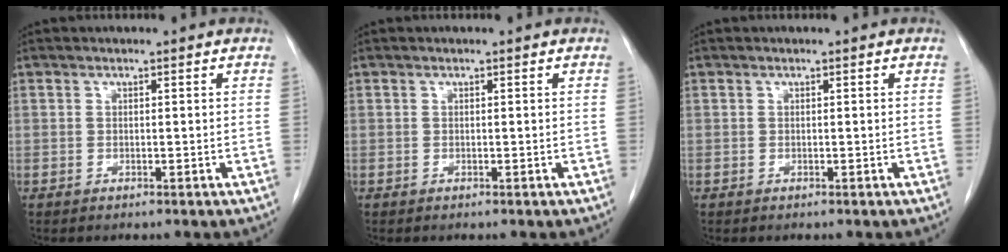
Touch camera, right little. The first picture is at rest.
{"total": 0.0}
{"total": 0.0}